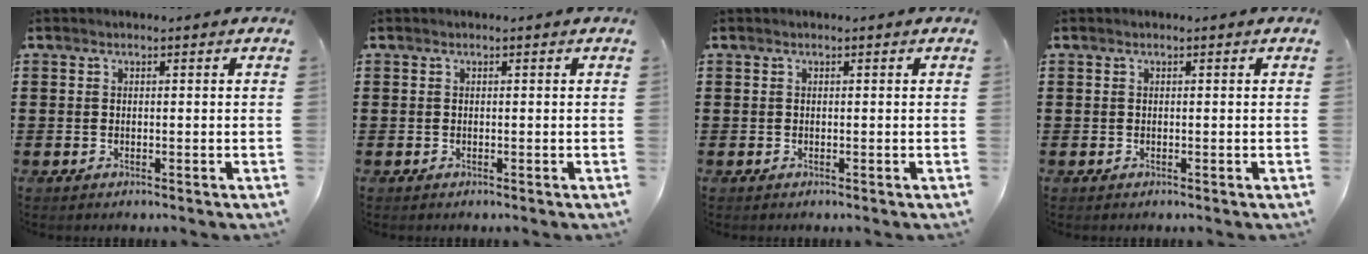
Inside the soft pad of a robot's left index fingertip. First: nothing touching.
{"total": 0.0}
{"total": 0.0}
{"total": 0.0}